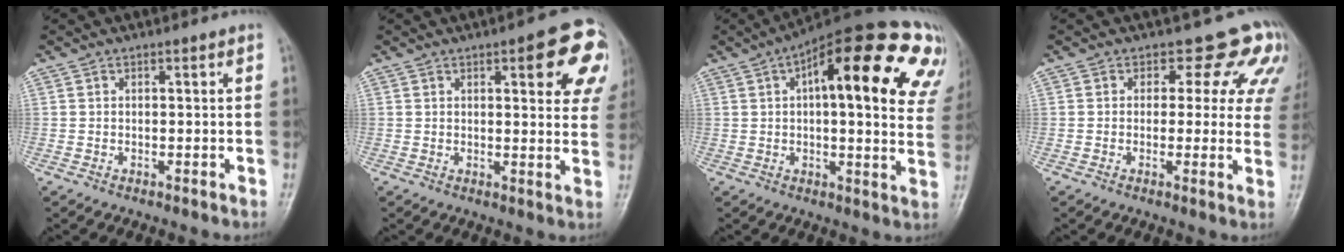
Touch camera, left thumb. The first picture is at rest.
{"total": 13.2, "force": [5.5, 4.3, 11.2], "torque": [-0.092, -0.014, 0.056]}
{"total": 27.7, "force": [11.4, 9.2, 23.5], "torque": [-0.264, 0.021, 0.142]}
{"total": 9.8, "force": [6.4, 6.1, 4.3], "torque": [0.006, -0.023, 0.048]}